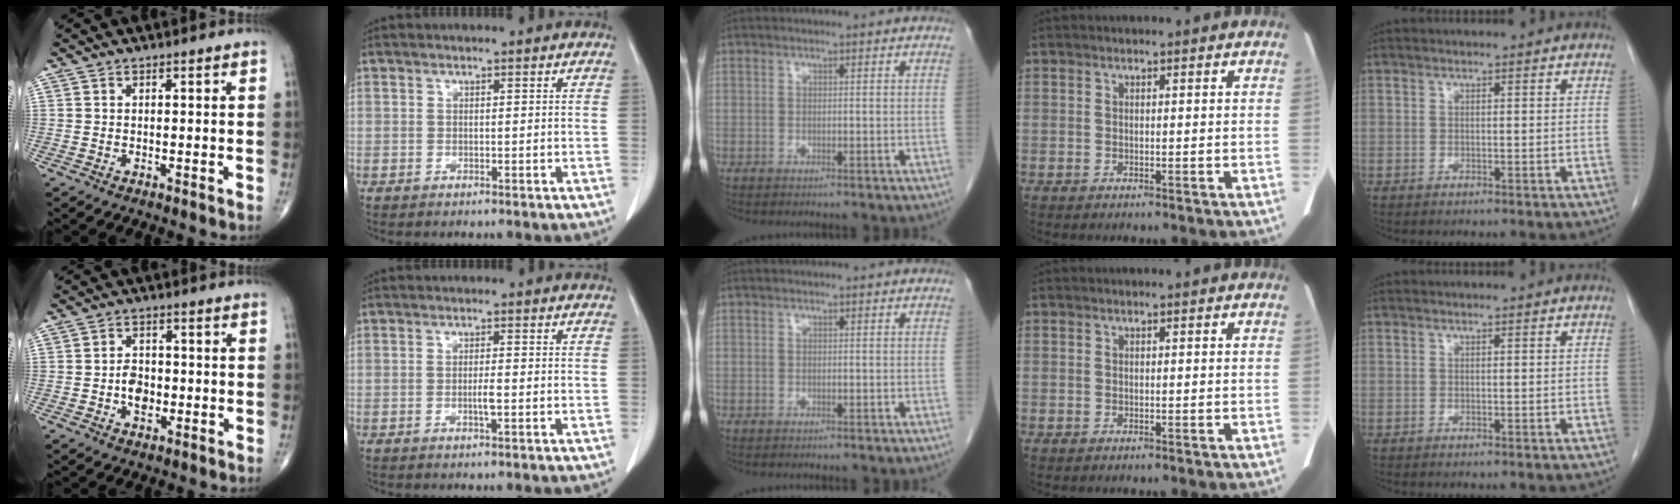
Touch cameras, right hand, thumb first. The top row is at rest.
{"thumb": {"total": 4.6, "force": [-1.0, 3.2, 3.2], "torque": [-0.035, 0.008, -0.020]}, "index": {"total": 1.7, "force": [-0.4, 0.1, 1.6], "torque": [-0.033, -0.002, -0.007]}}